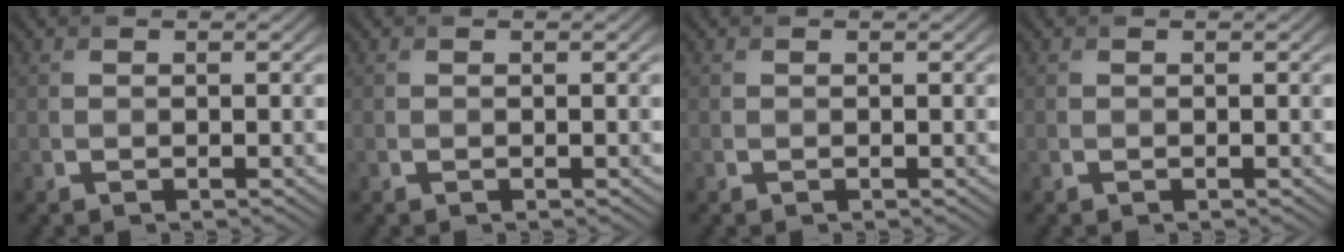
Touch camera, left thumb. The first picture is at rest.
{"total": 0.0}
{"total": 0.0}
{"total": 0.0}